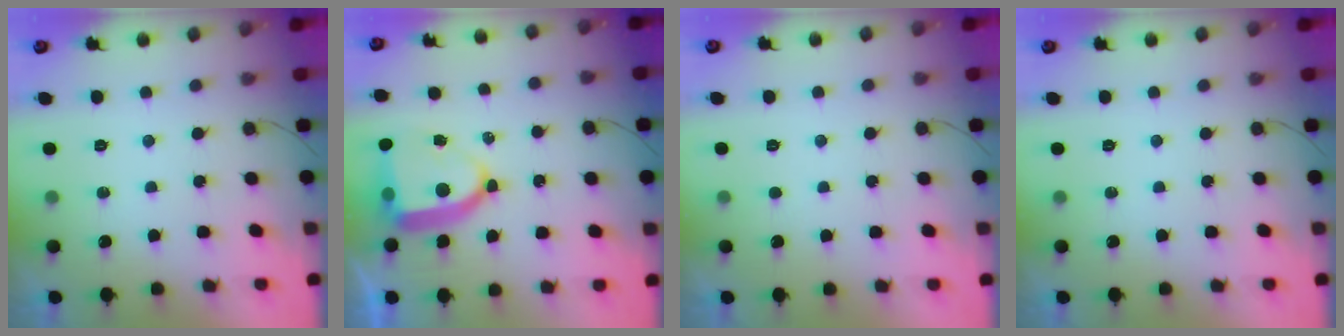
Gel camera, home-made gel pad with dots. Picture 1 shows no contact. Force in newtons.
{"total": 11.8, "press": 11.7, "slide": 1.4}
{"total": 1.6, "press": 1.6, "slide": 0.2}
{"total": 0.0}